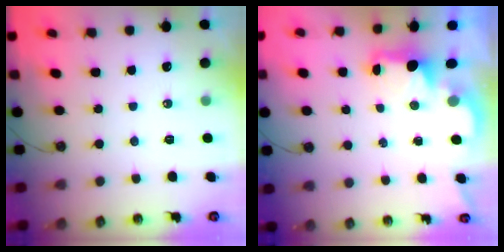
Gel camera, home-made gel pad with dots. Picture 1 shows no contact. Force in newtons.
{"total": 2.2, "press": 2.1, "slide": 0.8}